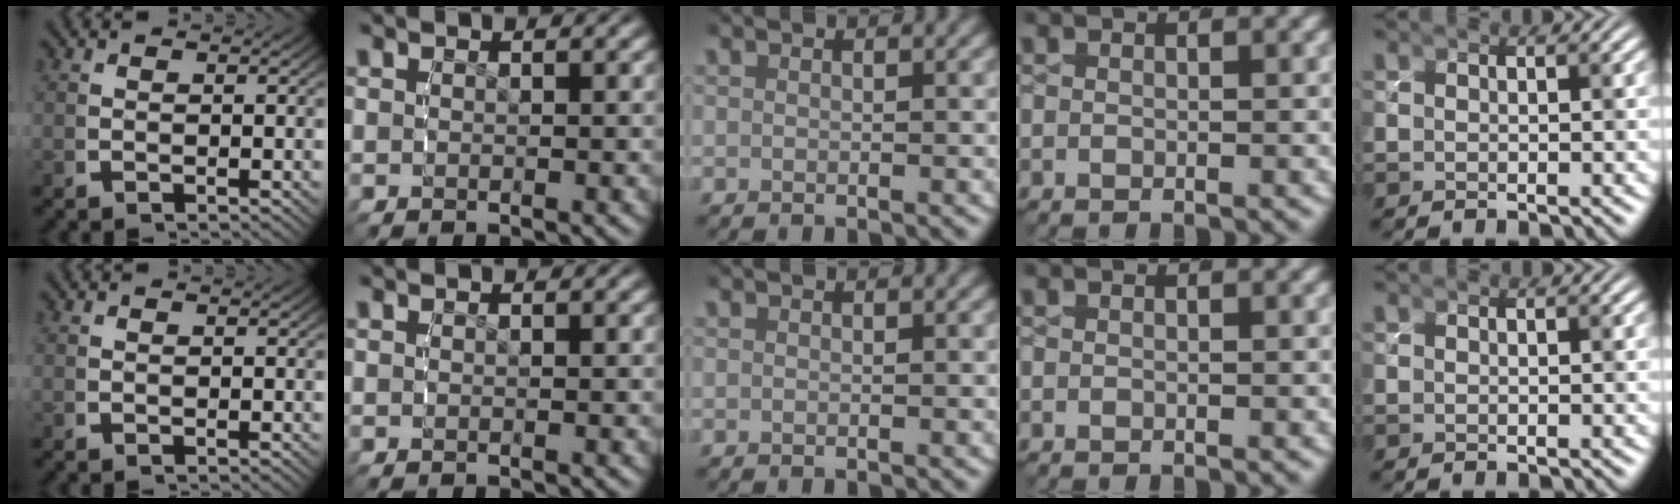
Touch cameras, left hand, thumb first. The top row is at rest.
{}